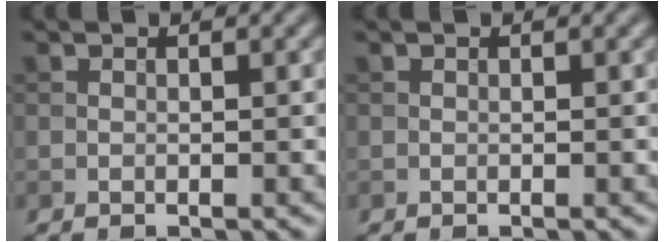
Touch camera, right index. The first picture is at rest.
{"total": 0.0}